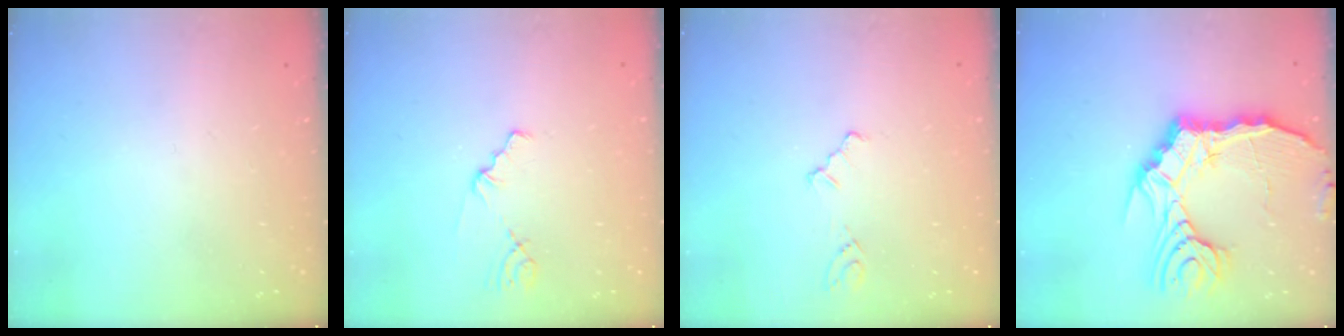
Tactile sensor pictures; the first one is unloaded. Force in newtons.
{"total": 1.1, "press": 1.1, "slide": 0.2}
{"total": 2.4, "press": 2.3, "slide": 0.4}
{"total": 18.5, "press": 18.3, "slide": 2.5}